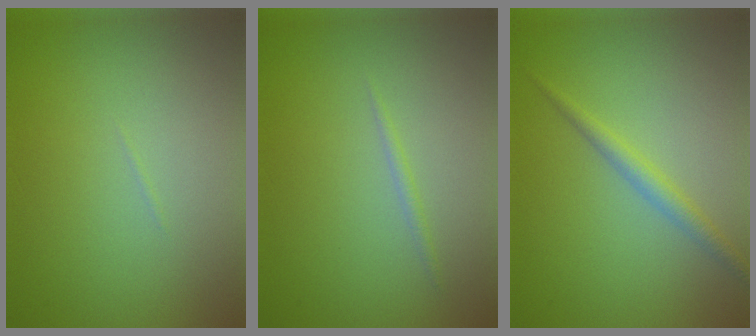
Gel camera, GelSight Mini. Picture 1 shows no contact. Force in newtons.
{"total": 0.6, "press": 0.6, "slide": 0.0}
{"total": 1.8, "press": 1.8, "slide": 0.0}